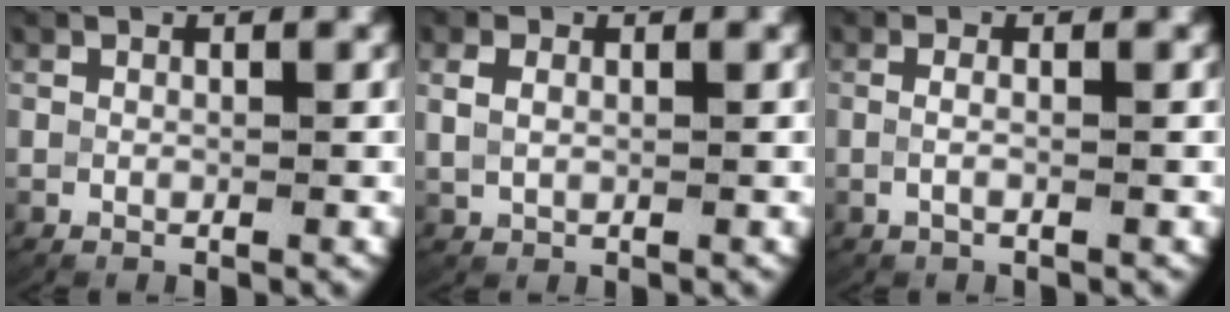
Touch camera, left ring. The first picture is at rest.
{"total": 1.8, "force": [0.7, 1.3, 1.1], "torque": [-0.028, -0.001, 0.018]}
{"total": 1.3, "force": [-0.4, 0.1, 1.2], "torque": [-0.034, -0.005, -0.006]}